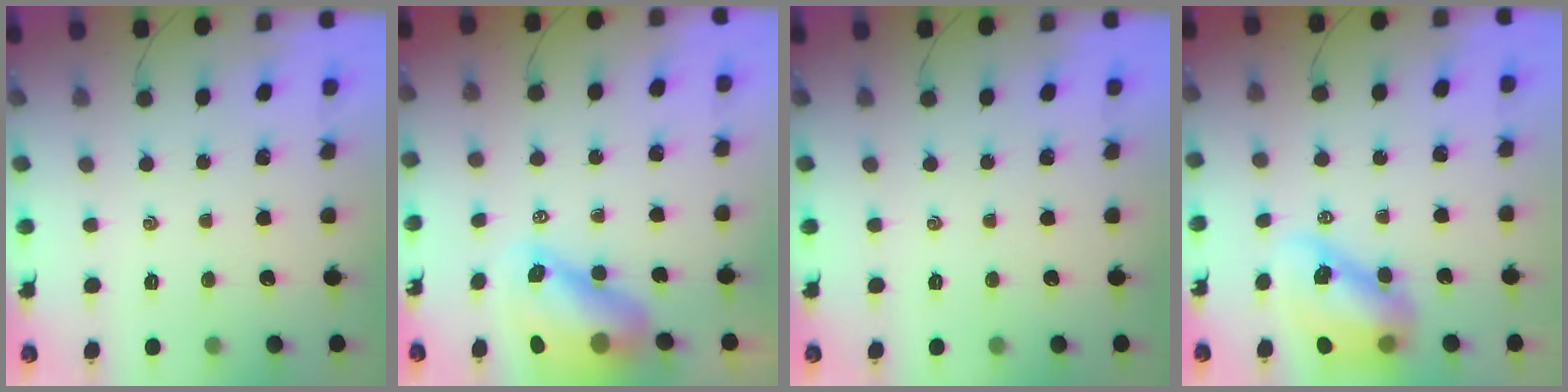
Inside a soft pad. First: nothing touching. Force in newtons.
{"total": 10.4, "press": 10.0, "slide": 3.1}
{"total": 0.0}
{"total": 9.5, "press": 9.0, "slide": 2.8}